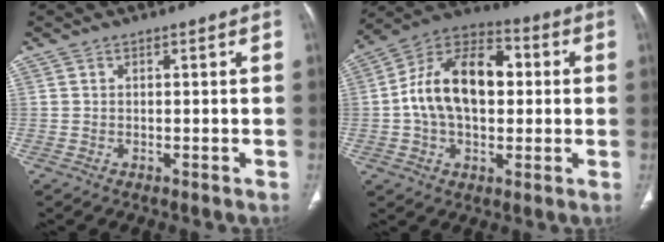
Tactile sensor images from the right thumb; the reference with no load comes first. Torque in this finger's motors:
{"motor_torque": [2.28, 2.58, 1.06, -0.68, 0.17]}